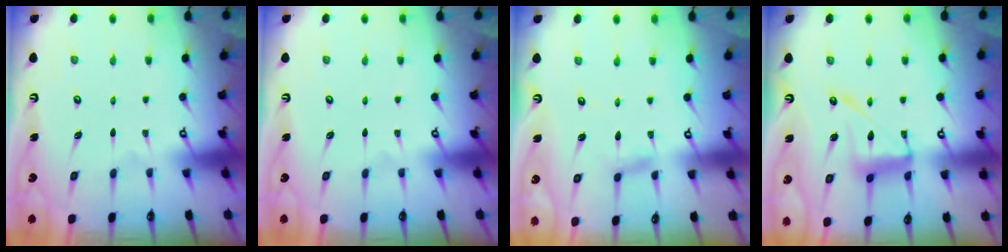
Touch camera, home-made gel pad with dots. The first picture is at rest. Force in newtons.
{"total": 0.0}
{"total": 3.4, "press": 3.4, "slide": 0.3}
{"total": 12.6, "press": 12.6, "slide": 1.0}